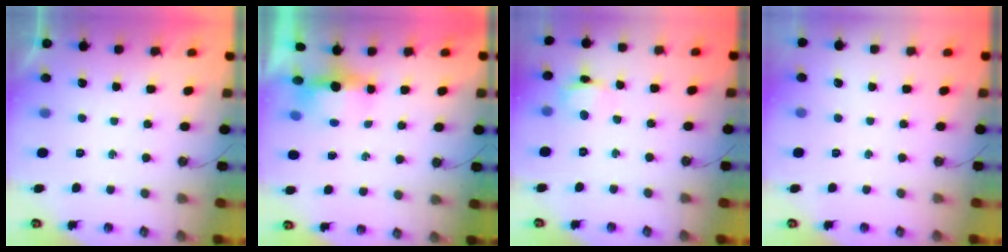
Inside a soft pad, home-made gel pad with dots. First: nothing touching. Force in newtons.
{"total": 5.0, "press": 4.9, "slide": 1.0}
{"total": 7.1, "press": 7.1, "slide": 0.5}
{"total": 0.0}